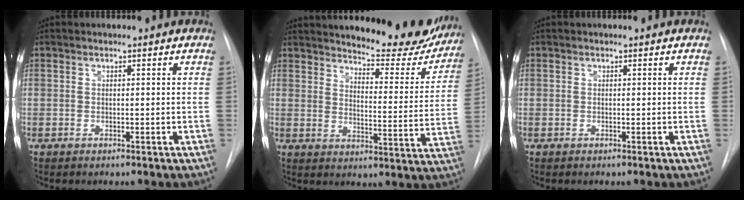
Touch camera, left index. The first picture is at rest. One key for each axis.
{"total": 18.6, "fx": 16.9, "fy": 4.1, "fz": 6.4, "tx": -0.076, "ty": -0.060, "tz": 0.202}
{"total": 0.0}